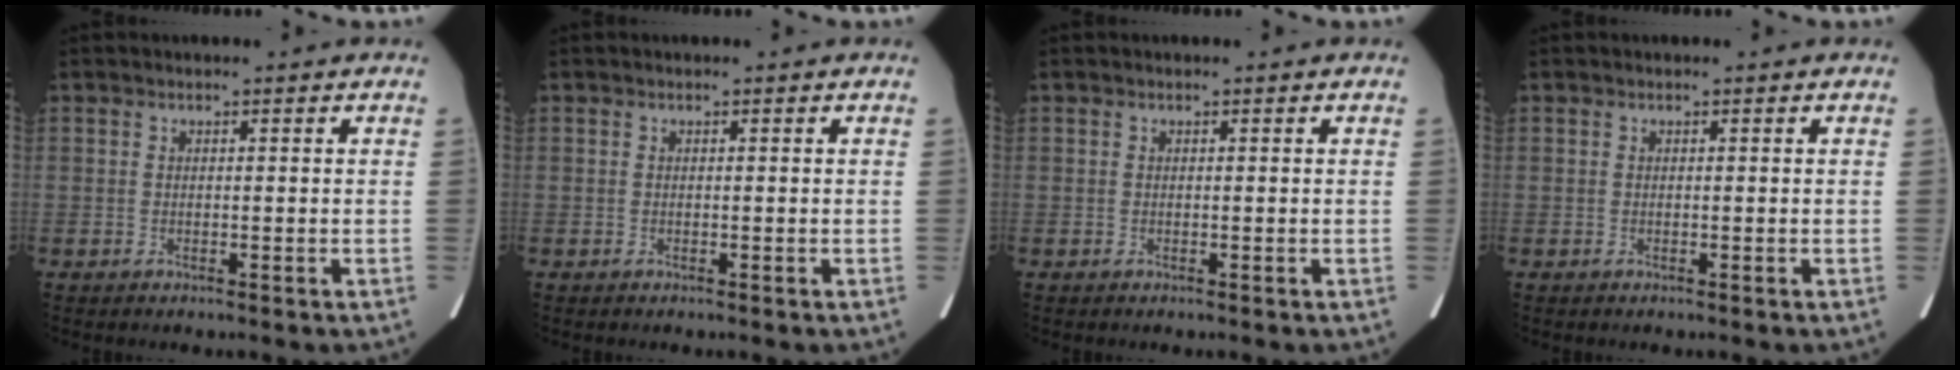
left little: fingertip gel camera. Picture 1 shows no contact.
{"total": 0.0}
{"total": 0.0}
{"total": 0.0}